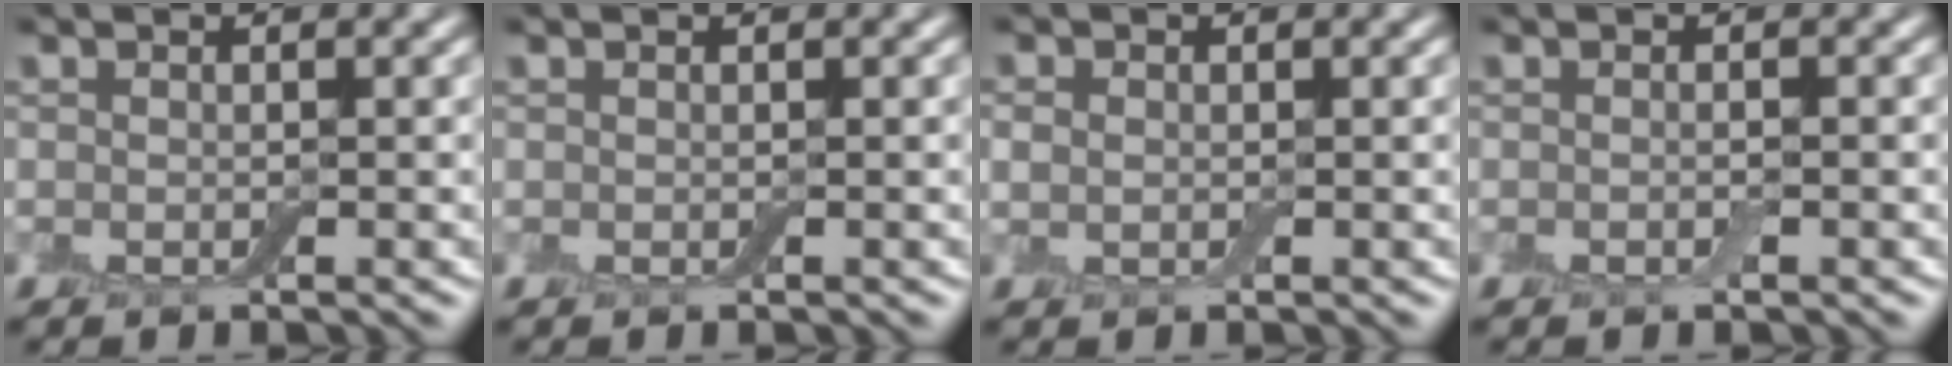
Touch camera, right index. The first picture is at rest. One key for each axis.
{"total": 0.0}
{"total": 1.2, "fx": 0.1, "fy": 1.0, "fz": 0.6, "tx": -0.011, "ty": 0.002, "tz": -0.002}
{"total": 0.6, "fx": -0.3, "fy": 0.0, "fz": 0.5, "tx": -0.011, "ty": -0.002, "tz": -0.005}